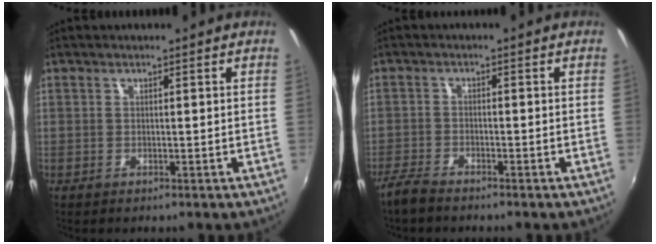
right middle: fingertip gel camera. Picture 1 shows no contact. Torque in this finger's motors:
{"motor_torque": [0.61, -0.76, -0.02, 0.04]}